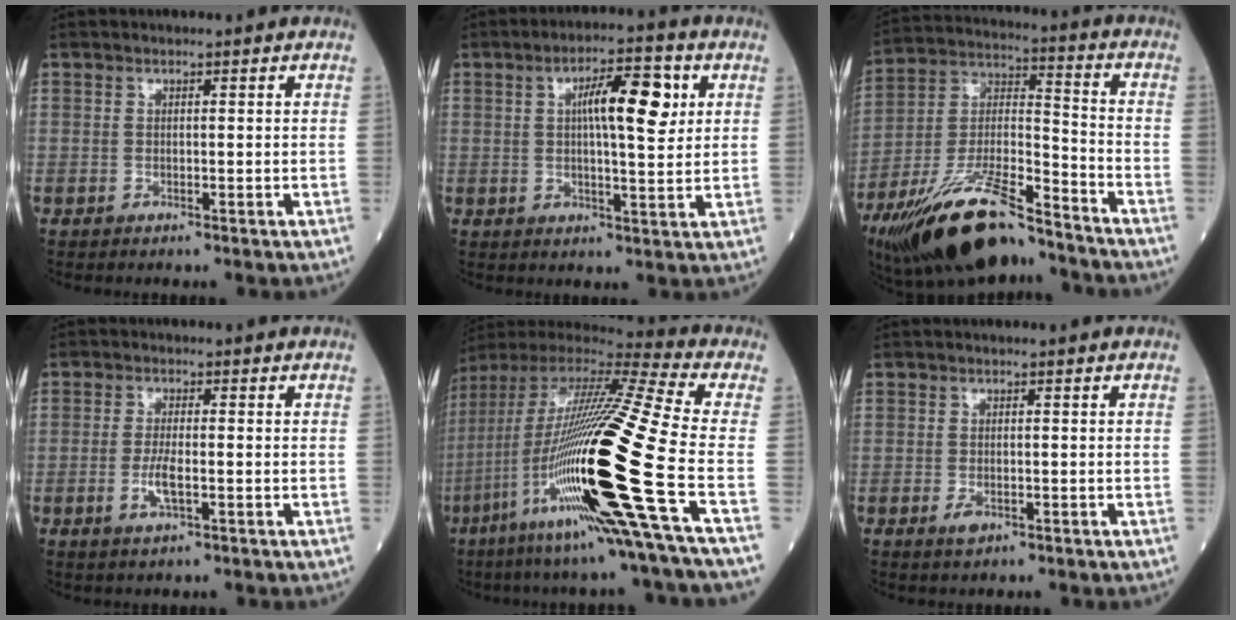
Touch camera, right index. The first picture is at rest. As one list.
[{"total": 8.9, "force": [2.4, 2.0, 8.4], "torque": [-0.133, 0.015, 0.036]}, {"total": 19.8, "force": [-15.2, 4.3, 12.0], "torque": [-0.239, -0.016, -0.274]}, {"total": 3.5, "force": [-1.1, 0.7, 3.3], "torque": [-0.071, -0.004, -0.019]}, {"total": 30.1, "force": [-8.7, -0.2, 28.8], "torque": [-0.540, -0.055, -0.178]}, {"total": 1.6, "force": [-0.8, 0.7, 1.2], "torque": [-0.025, -0.002, -0.010]}]